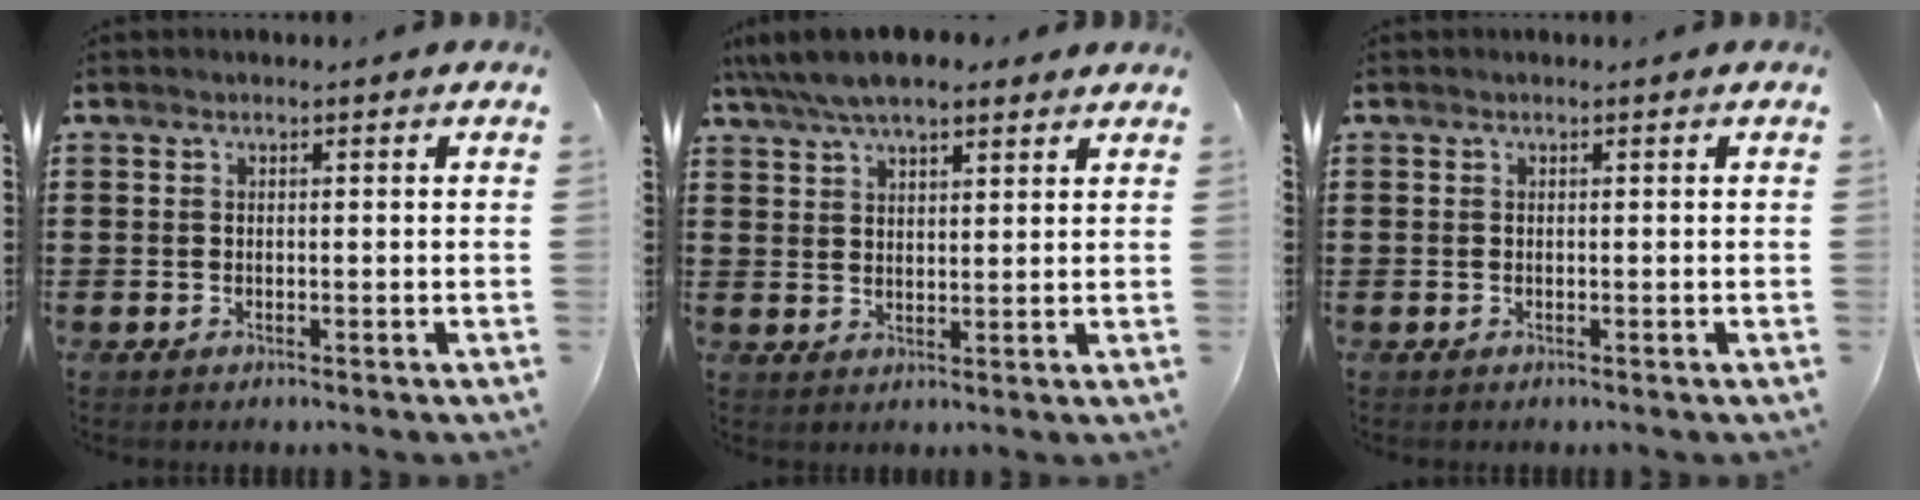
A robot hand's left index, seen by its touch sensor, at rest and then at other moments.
{"total": 6.3, "force": [5.2, 1.9, 2.9], "torque": [-0.072, -0.004, 0.096]}
{"total": 0.0}